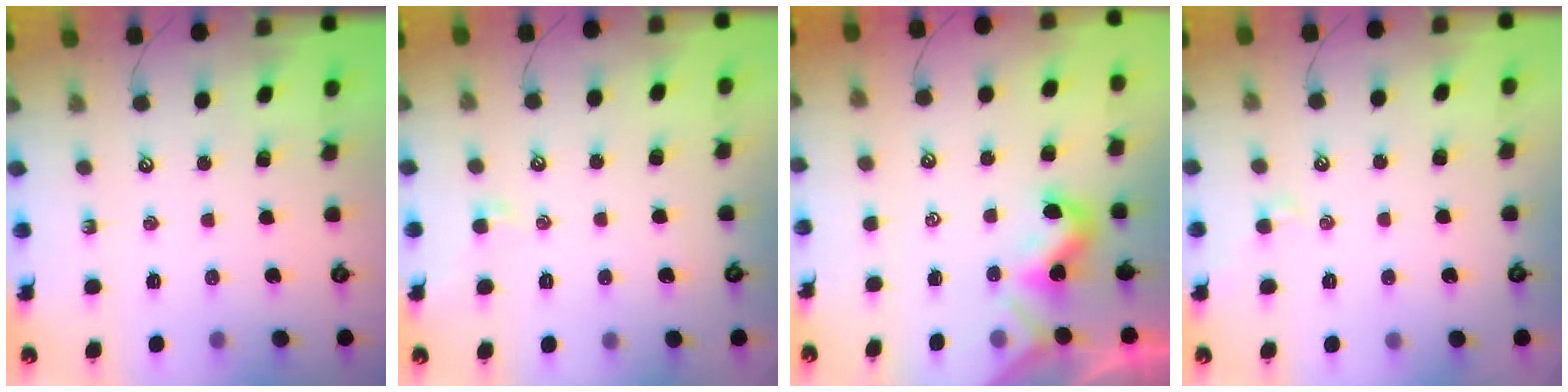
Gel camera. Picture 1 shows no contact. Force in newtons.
{"total": 1.3, "press": 1.1, "slide": 0.7}
{"total": 2.0, "press": 1.9, "slide": 0.5}
{"total": 0.6, "press": 0.3, "slide": 0.5}